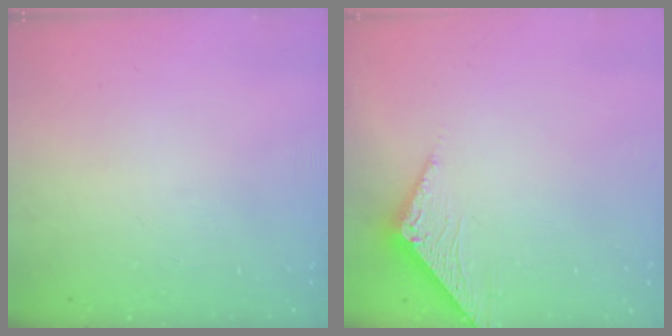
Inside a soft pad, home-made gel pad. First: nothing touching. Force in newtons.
{"total": 3.0, "press": 3.0, "slide": 0.1}